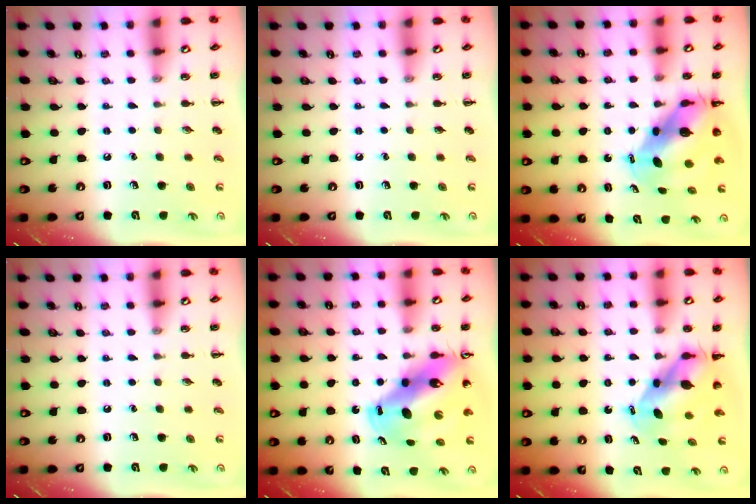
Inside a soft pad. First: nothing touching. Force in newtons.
{"total": 0.0}
{"total": 8.5, "press": 8.1, "slide": 2.4}
{"total": 0.0}
{"total": 16.7, "press": 15.9, "slide": 5.1}
{"total": 6.6, "press": 6.3, "slide": 1.8}